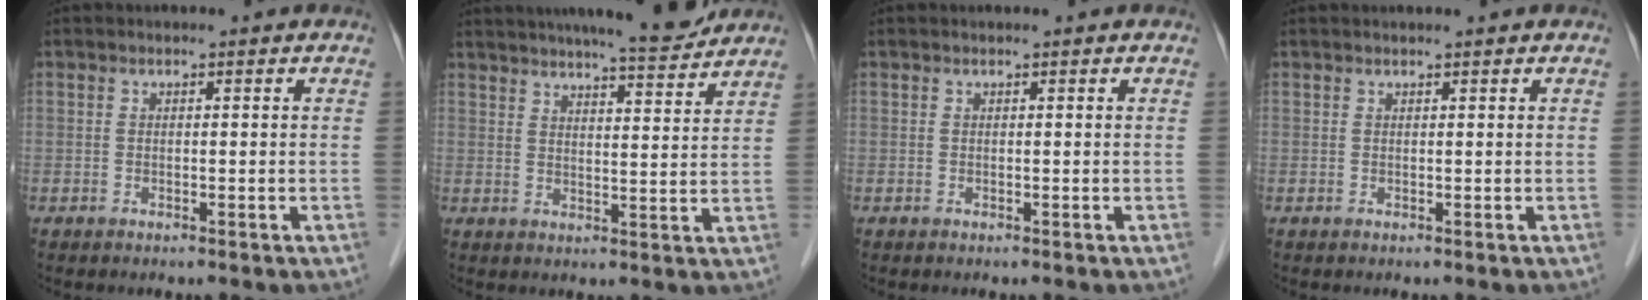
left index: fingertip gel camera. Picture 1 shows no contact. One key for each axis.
{"total": 12.1, "fx": 10.9, "fy": 0.6, "fz": 5.2, "tx": -0.079, "ty": 0.003, "tz": 0.146}
{"total": 0.0}
{"total": 1.4, "fx": 1.3, "fy": -0.1, "fz": 0.6, "tx": -0.005, "ty": 0.018, "tz": 0.023}